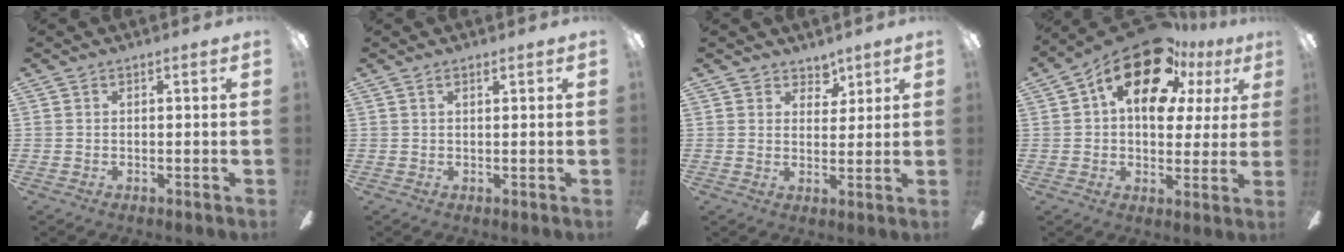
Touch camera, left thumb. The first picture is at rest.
{"total": 0.7, "force": [0.6, 0.2, 0.0], "torque": [-0.002, 0.001, 0.012]}
{"total": 4.9, "force": [3.8, 3.1, 0.1], "torque": [0.004, -0.023, 0.069]}
{"total": 18.9, "force": [11.5, 9.5, 11.7], "torque": [-0.197, -0.060, 0.198]}